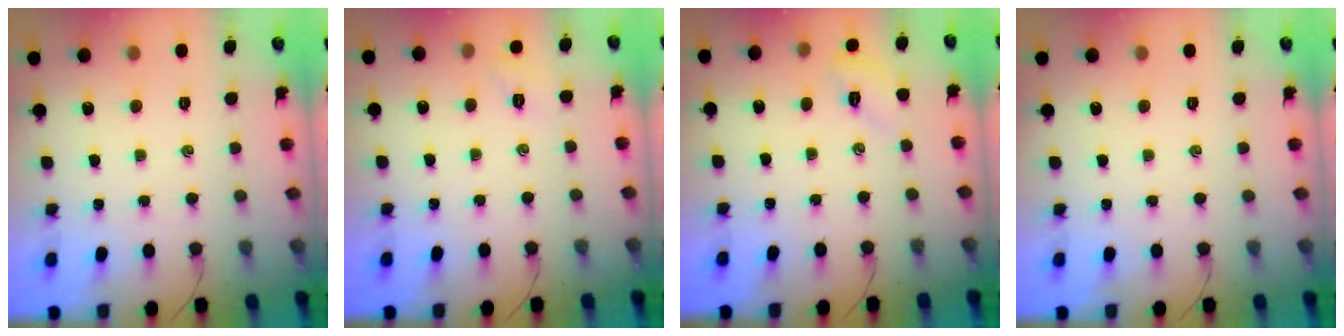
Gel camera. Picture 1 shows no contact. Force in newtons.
{"total": 2.5, "press": 2.4, "slide": 0.7}
{"total": 3.9, "press": 3.8, "slide": 1.0}
{"total": 0.0}